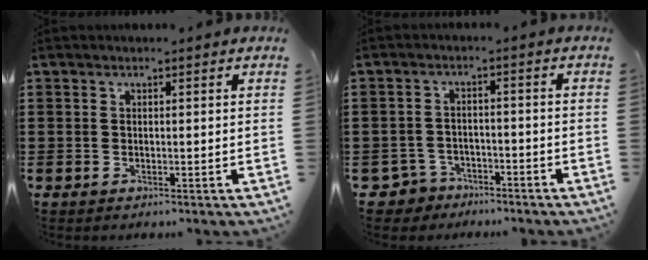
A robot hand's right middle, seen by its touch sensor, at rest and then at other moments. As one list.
[{"total": 3.3, "force": [-3.0, 1.3, 0.2], "torque": [-0.027, -0.004, -0.069]}]